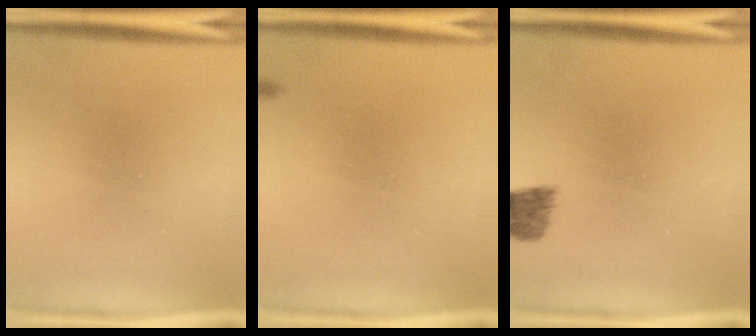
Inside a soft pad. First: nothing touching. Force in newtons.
{"total": 0.6}
{"total": 1.9}